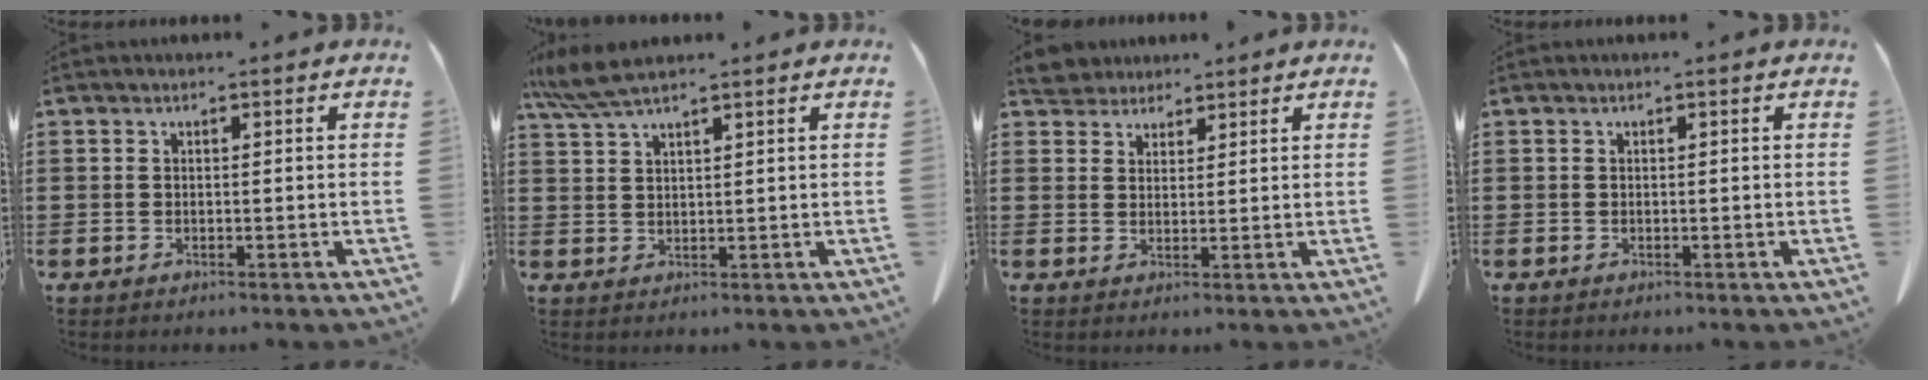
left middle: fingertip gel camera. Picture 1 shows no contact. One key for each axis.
{"total": 5.1, "fx": 4.1, "fy": 0.4, "fz": 3.0, "tx": -0.069, "ty": -0.005, "tz": 0.078}
{"total": 4.1, "fx": 3.8, "fy": 1.2, "fz": 0.5, "tx": -0.024, "ty": -0.006, "tz": 0.075}
{"total": 0.0}